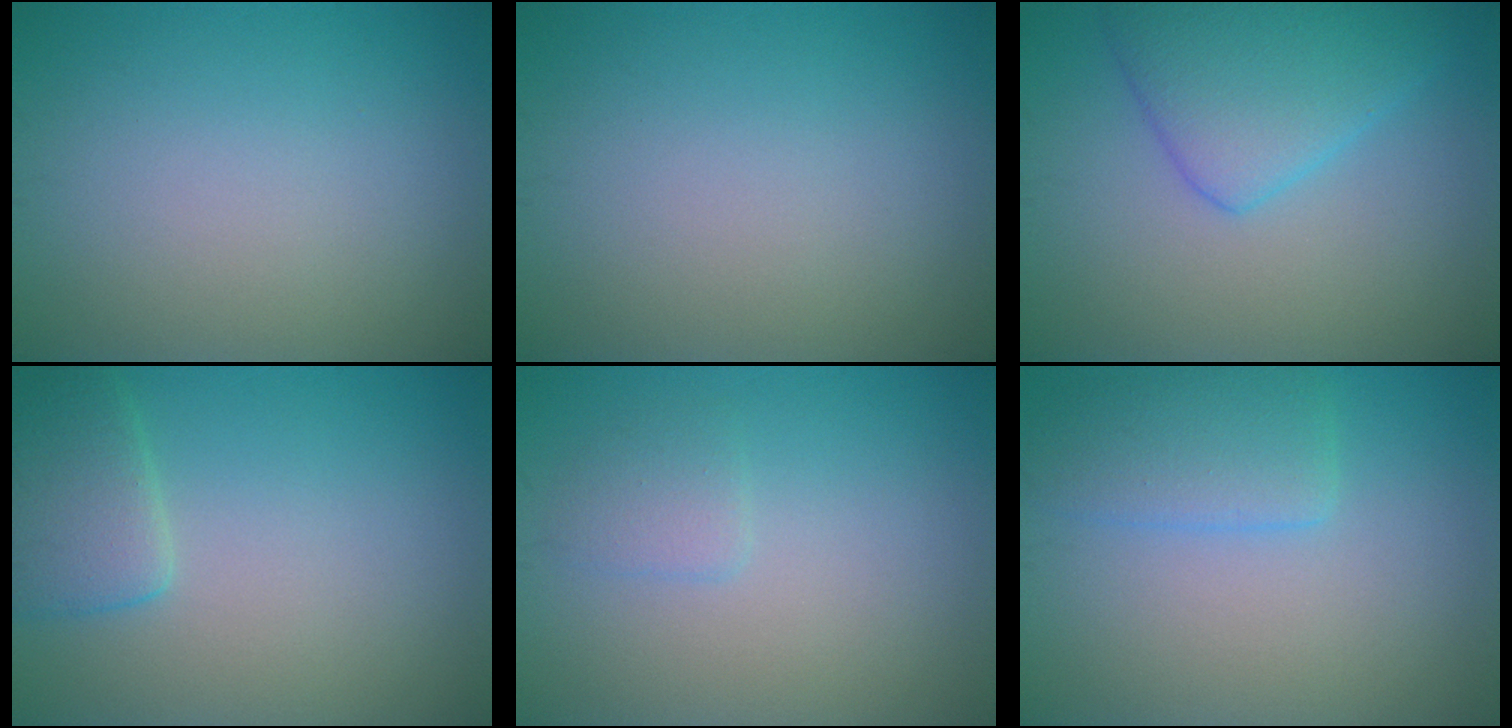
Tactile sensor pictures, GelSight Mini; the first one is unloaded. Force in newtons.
{"total": 0.0}
{"total": 5.0, "press": 5.0, "slide": 0.4}
{"total": 3.3, "press": 3.3, "slide": 0.3}
{"total": 1.4, "press": 1.4, "slide": 0.1}
{"total": 3.2, "press": 3.2, "slide": 0.2}